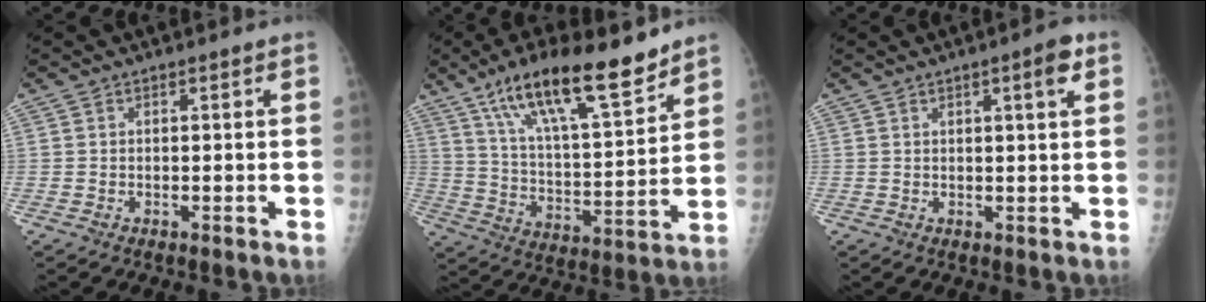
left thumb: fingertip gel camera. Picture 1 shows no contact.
{"total": 19.8, "force": [13.6, 5.2, 13.3], "torque": [-0.200, -0.060, 0.237]}
{"total": 3.8, "force": [1.7, 0.5, 3.4], "torque": [-0.045, -0.005, 0.023]}